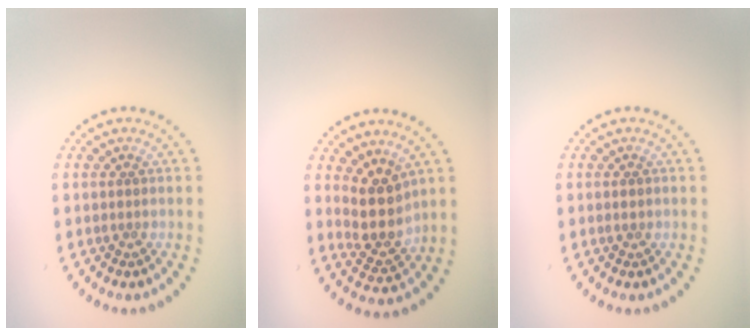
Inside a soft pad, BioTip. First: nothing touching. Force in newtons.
{"total": 4.0, "press": 3.3, "slide": 2.2}
{"total": 0.8, "press": 0.8, "slide": 0.2}